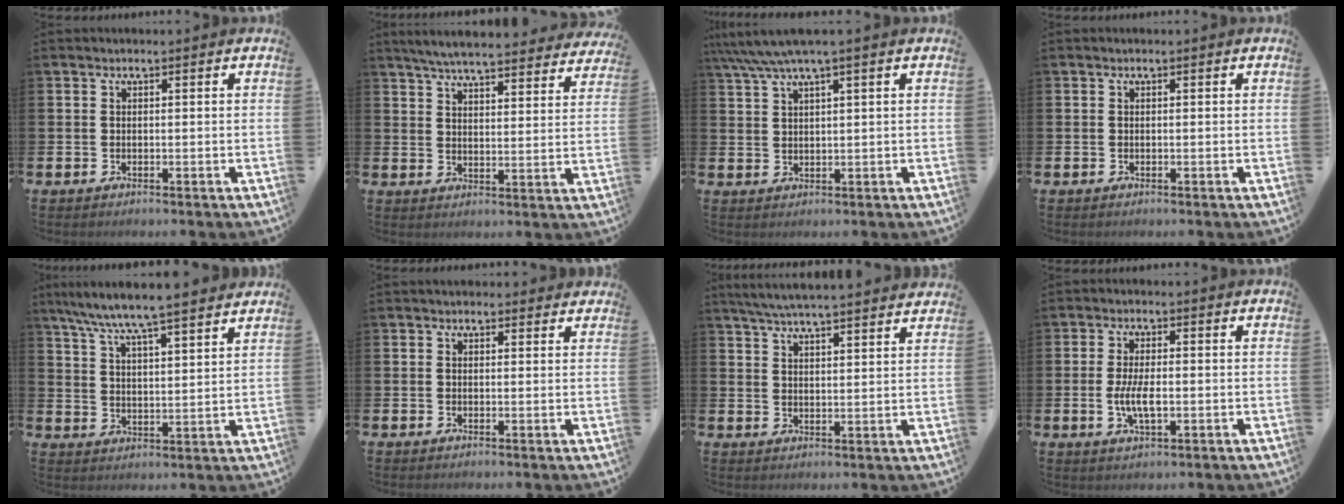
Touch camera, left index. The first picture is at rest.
{"total": 6.1, "force": [5.9, 0.5, 1.6], "torque": [-0.041, -0.039, 0.101]}
{"total": 4.5, "force": [3.4, 0.1, 3.0], "torque": [-0.067, -0.001, 0.062]}
{"total": 0.0}
{"total": 7.6, "force": [7.3, 0.0, 2.2], "torque": [-0.073, -0.044, 0.129]}
{"total": 1.7, "force": [1.5, 0.6, 0.2], "torque": [0.006, -0.002, 0.026]}
{"total": 5.7, "force": [5.6, -0.2, 1.2], "torque": [-0.043, -0.026, 0.101]}
{"total": 4.4, "force": [-0.6, 1.7, 4.0], "torque": [-0.078, 0.001, -0.013]}